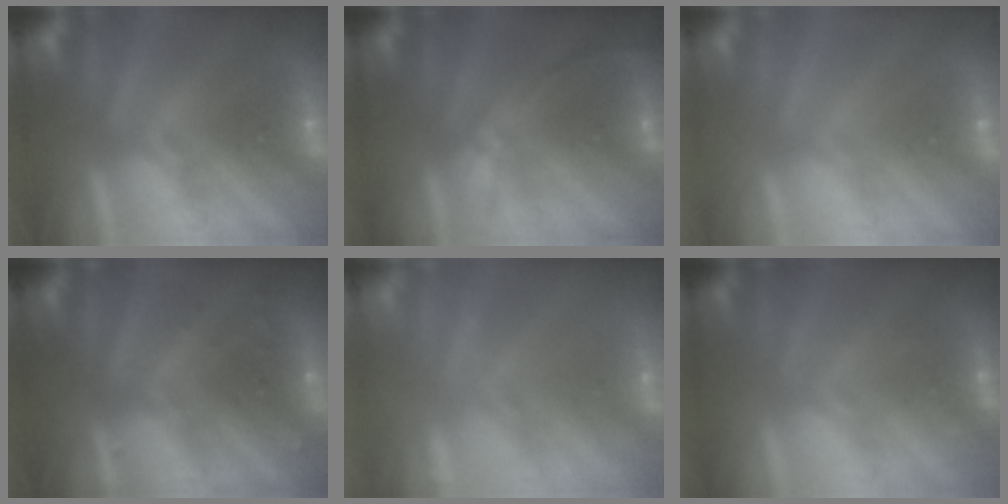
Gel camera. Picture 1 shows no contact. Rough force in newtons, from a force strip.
{"total": 2.8}
{"total": 3.4}
{"total": 2.9}
{"total": 2.2}
{"total": 2.3}